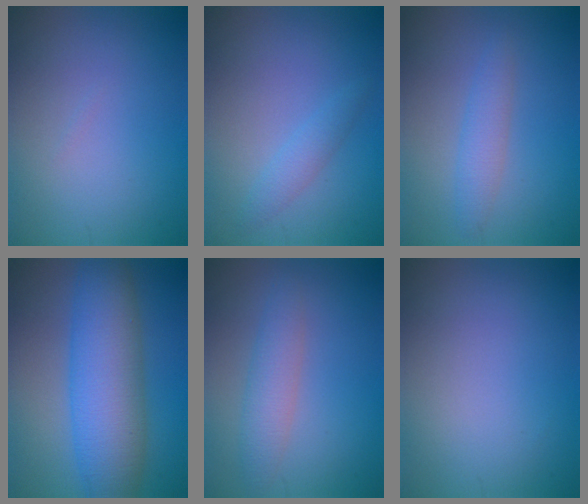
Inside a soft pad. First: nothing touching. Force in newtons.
{"total": 1.5, "press": 1.5, "slide": 0.1}
{"total": 2.1, "press": 2.1, "slide": 0.1}
{"total": 8.5, "press": 8.5, "slide": 0.2}
{"total": 2.8, "press": 2.8, "slide": 0.1}
{"total": 0.0}